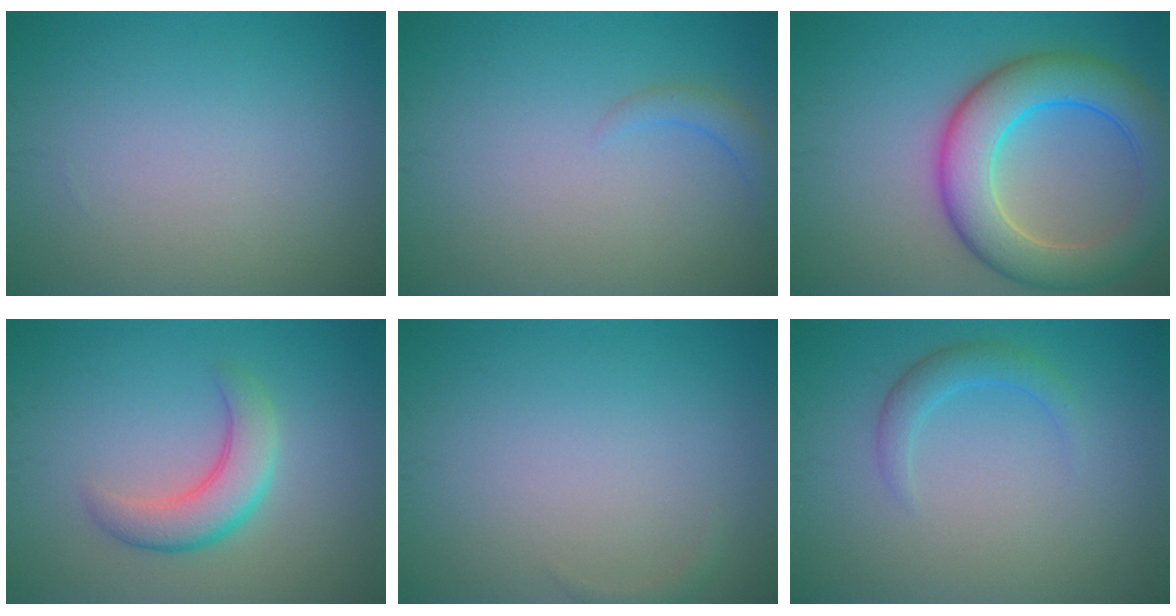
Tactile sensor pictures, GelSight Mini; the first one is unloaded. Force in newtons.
{"total": 1.4, "press": 1.4, "slide": 0.2}
{"total": 8.5, "press": 8.5, "slide": 0.2}
{"total": 3.9, "press": 3.9, "slide": 0.2}
{"total": 0.6, "press": 0.6, "slide": 0.1}
{"total": 2.0, "press": 2.0, "slide": 0.1}